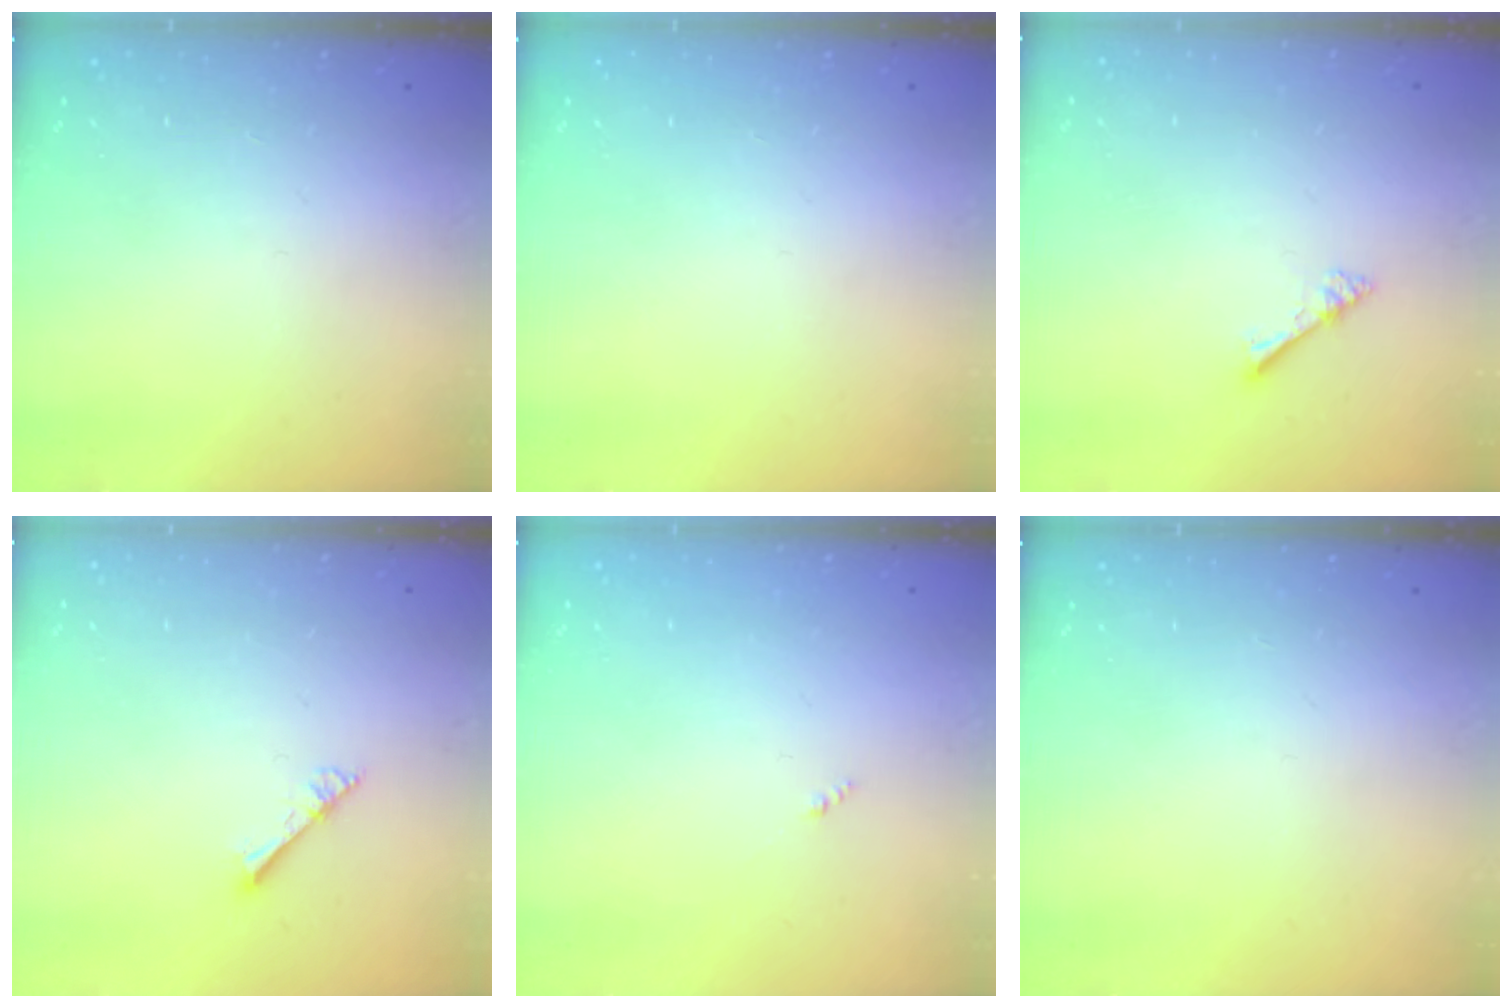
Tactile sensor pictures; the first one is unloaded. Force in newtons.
{"total": 0.0}
{"total": 2.7, "press": 2.7, "slide": 0.2}
{"total": 2.9, "press": 2.9, "slide": 0.3}
{"total": 0.0}
{"total": 0.0}